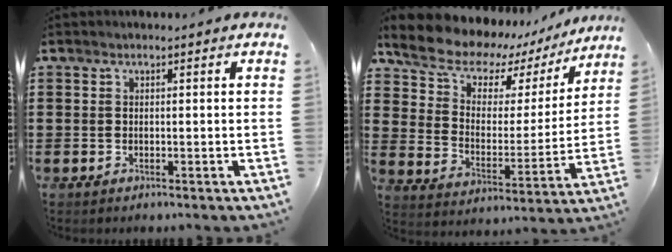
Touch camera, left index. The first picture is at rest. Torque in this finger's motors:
{"motor_torque": [2.14, 0.00, 0.43, 0.14]}